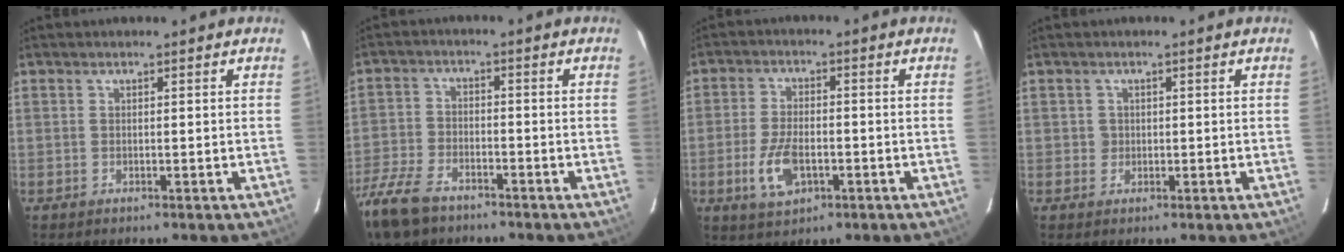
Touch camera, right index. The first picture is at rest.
{"total": 11.1, "force": [-8.0, 5.5, 5.4], "torque": [-0.149, -0.012, -0.161]}
{"total": 8.1, "force": [-2.8, 4.3, 6.2], "torque": [-0.135, -0.003, -0.048]}
{"total": 1.5, "force": [-0.1, 1.5, 0.0], "torque": [0.003, 0.003, 0.000]}